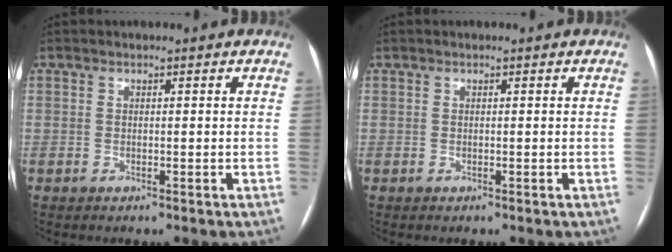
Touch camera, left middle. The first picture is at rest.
{"total": 0.0}